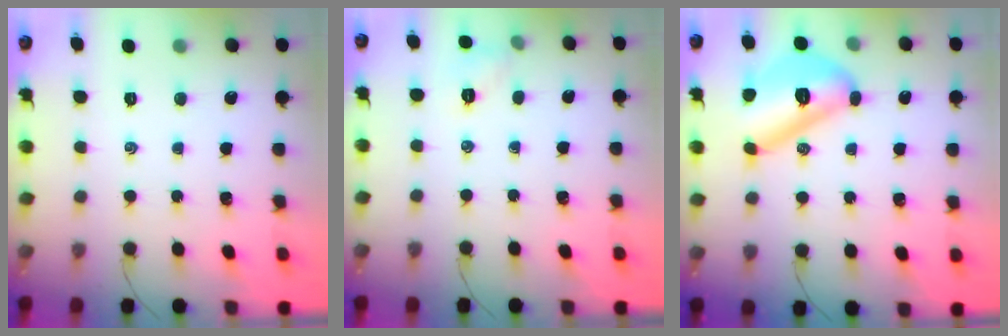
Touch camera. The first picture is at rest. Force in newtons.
{"total": 5.5, "press": 5.3, "slide": 1.7}
{"total": 14.1, "press": 14.1, "slide": 1.0}